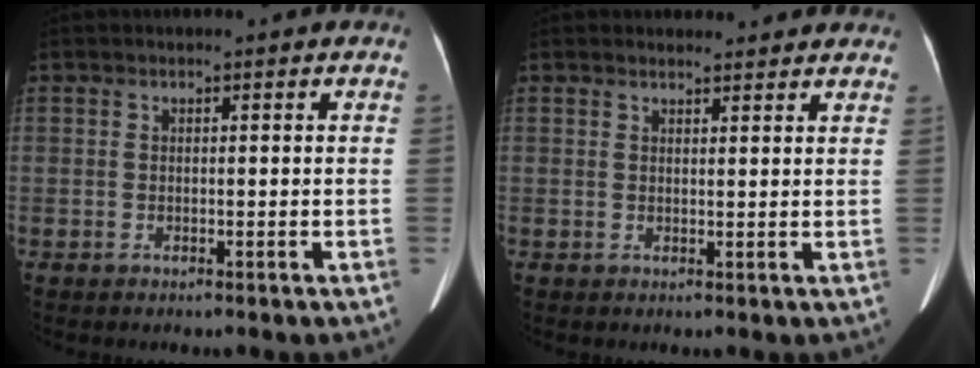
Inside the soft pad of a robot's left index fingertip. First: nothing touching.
{"total": 4.7, "force": [4.4, 1.4, 0.7], "torque": [-0.002, 0.013, 0.045]}